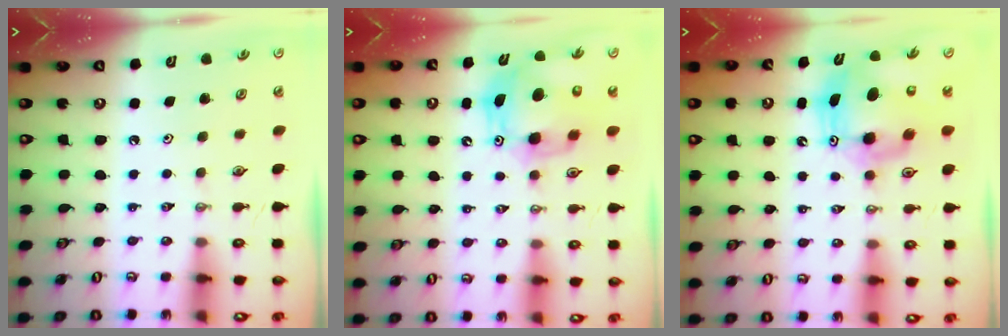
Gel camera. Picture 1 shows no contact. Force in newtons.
{"total": 13.2, "press": 12.9, "slide": 2.6}
{"total": 11.7, "press": 11.7, "slide": 0.8}